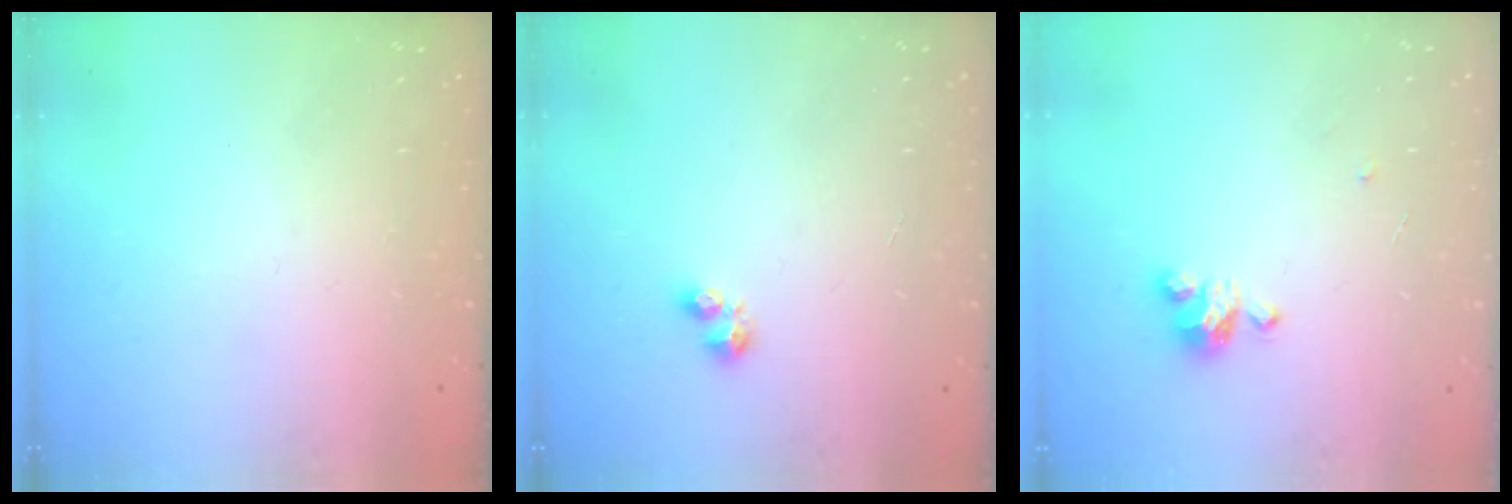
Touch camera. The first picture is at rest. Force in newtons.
{"total": 3.2, "press": 3.2, "slide": 0.4}
{"total": 4.2, "press": 4.2, "slide": 0.2}